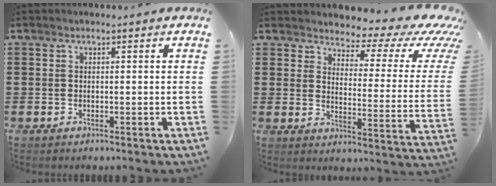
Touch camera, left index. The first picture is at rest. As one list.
[{"total": 5.0, "force": [4.1, 1.5, 2.4], "torque": [-0.053, -0.033, 0.065]}]